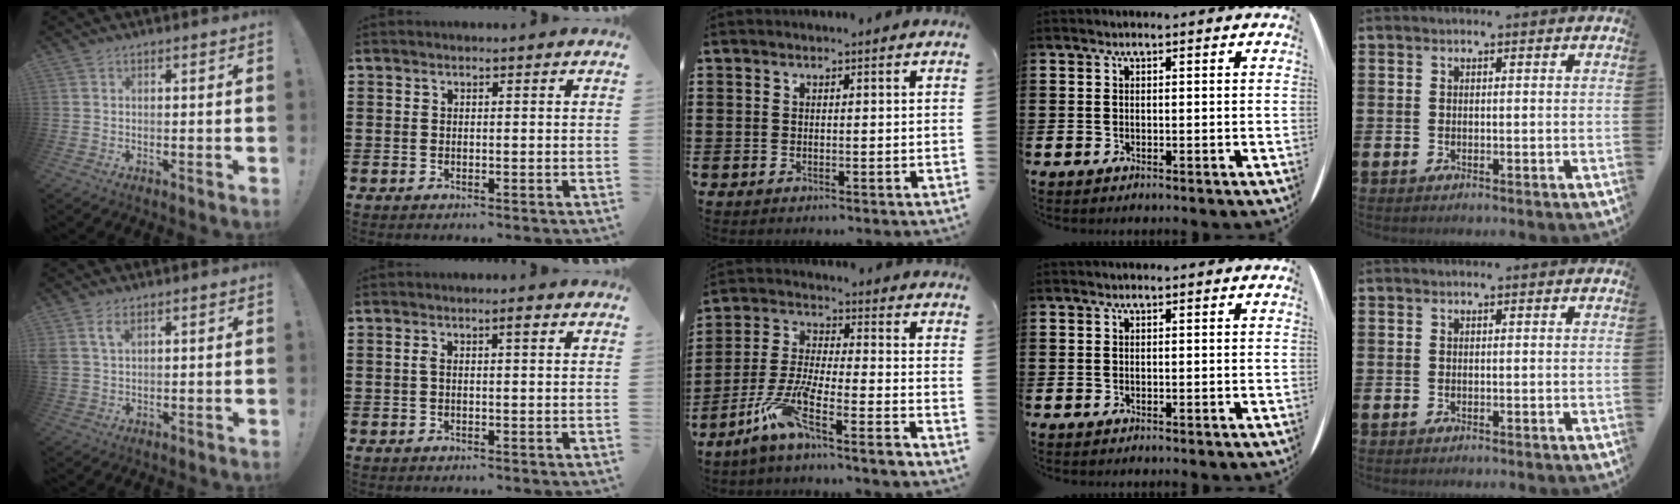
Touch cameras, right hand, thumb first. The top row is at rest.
{"thumb": {"total": 3.9, "force": [1.9, 1.9, 2.8], "torque": [-0.056, 0.001, 0.036]}, "index": {"total": 1.8, "force": [0.2, 0.3, 1.7], "torque": [-0.025, 0.001, 0.000]}, "middle": {"total": 8.2, "force": [-6.4, 0.2, 5.1], "torque": [-0.124, -0.017, -0.132]}}